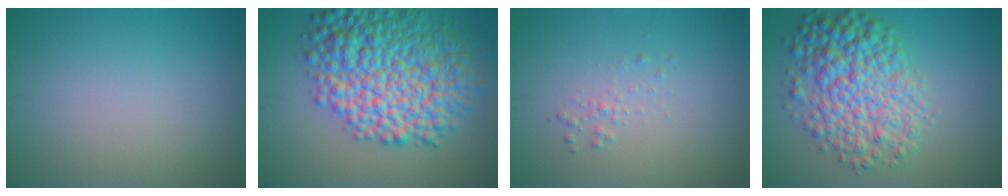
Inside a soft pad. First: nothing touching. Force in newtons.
{"total": 12.1, "press": 12.1, "slide": 0.0}
{"total": 0.9, "press": 0.9, "slide": 0.0}
{"total": 8.1, "press": 8.1, "slide": 0.1}